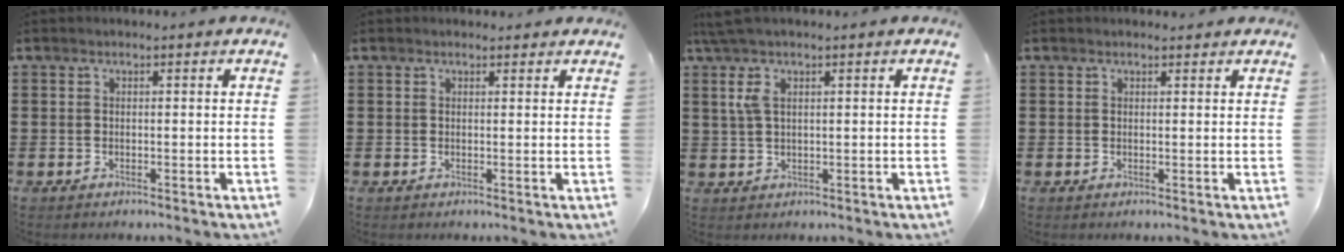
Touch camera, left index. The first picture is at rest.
{"total": 0.7, "force": [0.6, 0.2, 0.2], "torque": [-0.006, 0.001, 0.013]}
{"total": 3.7, "force": [1.2, 0.8, 3.4], "torque": [-0.077, 0.000, 0.017]}
{"total": 0.7, "force": [0.6, 0.2, 0.2], "torque": [-0.006, 0.000, 0.013]}